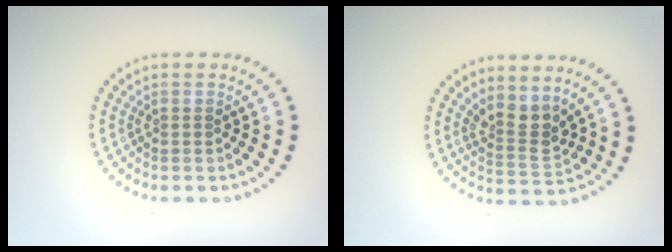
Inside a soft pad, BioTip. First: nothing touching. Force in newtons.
{"total": 2.8, "press": 2.1, "slide": 1.8}